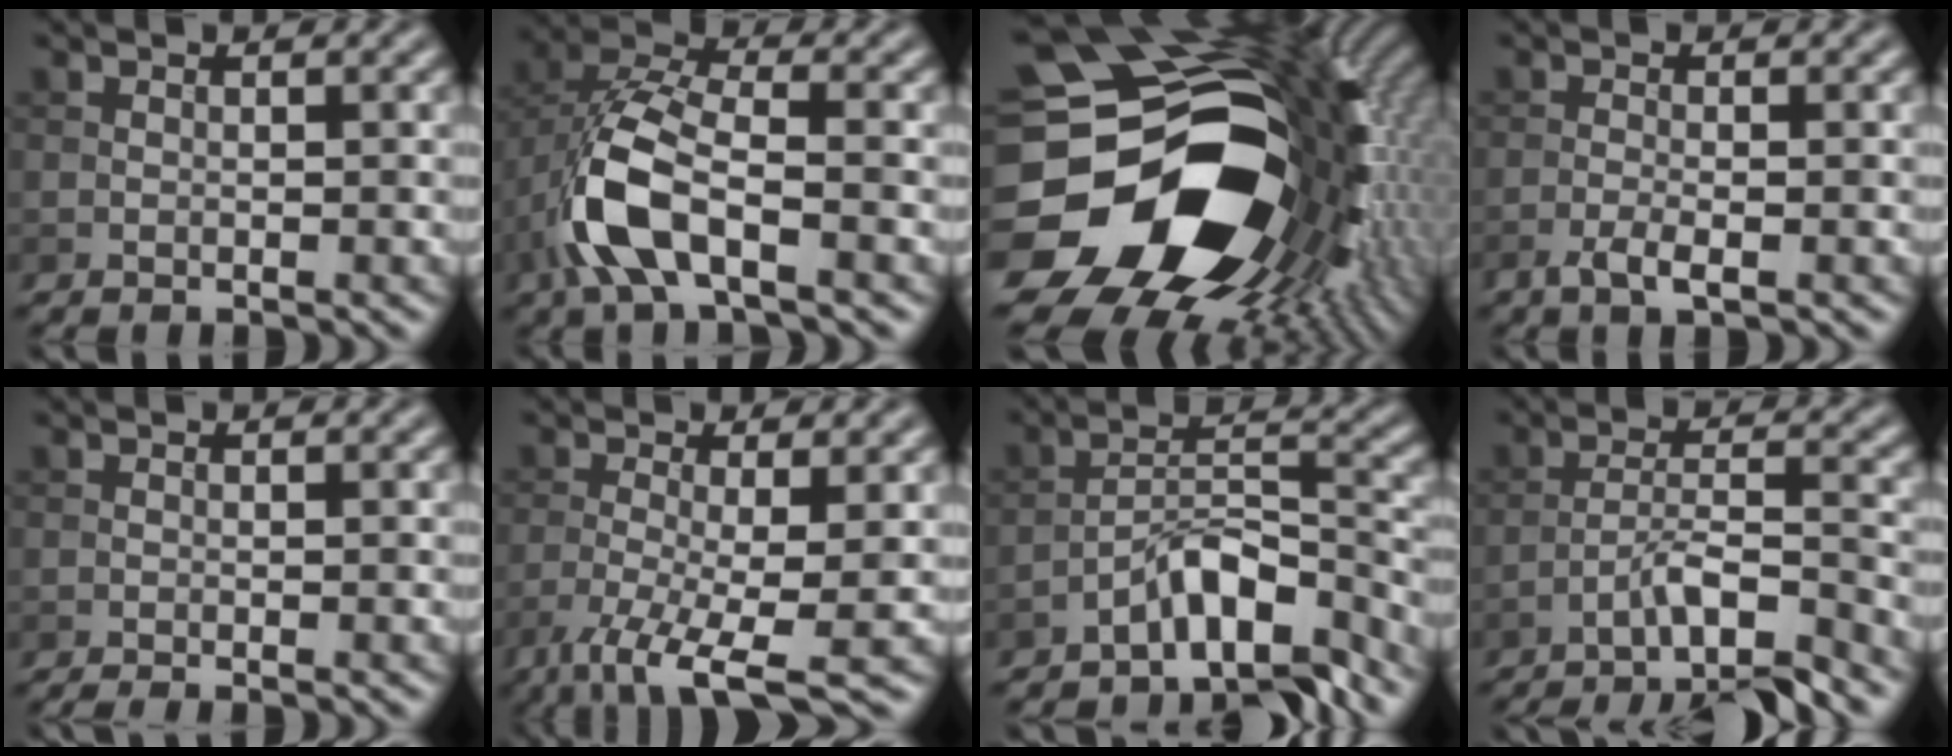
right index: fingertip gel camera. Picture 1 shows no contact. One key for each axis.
{"total": 8.2, "fx": -2.9, "fy": 3.8, "fz": 6.6, "tx": -0.149, "ty": 0.006, "tz": -0.062}
{"total": 20.7, "fx": -3.2, "fy": 15.1, "fz": 13.9, "tx": -0.251, "ty": -0.047, "tz": -0.023}
{"total": 2.1, "fx": -1.1, "fy": 0.5, "fz": 1.7, "tx": -0.036, "ty": -0.001, "tz": -0.025}
{"total": 1.0, "fx": -0.6, "fy": 0.2, "fz": 0.8, "tx": -0.008, "ty": -0.003, "tz": -0.012}
{"total": 7.2, "fx": -3.8, "fy": 1.6, "fz": 5.9, "tx": -0.110, "ty": -0.016, "tz": -0.074}
{"total": 6.3, "fx": -4.7, "fy": 2.0, "fz": 3.7, "tx": -0.048, "ty": 0.011, "tz": -0.083}
{"total": 6.3, "fx": -4.7, "fy": 0.9, "fz": 4.1, "tx": -0.056, "ty": 0.007, "tz": -0.085}